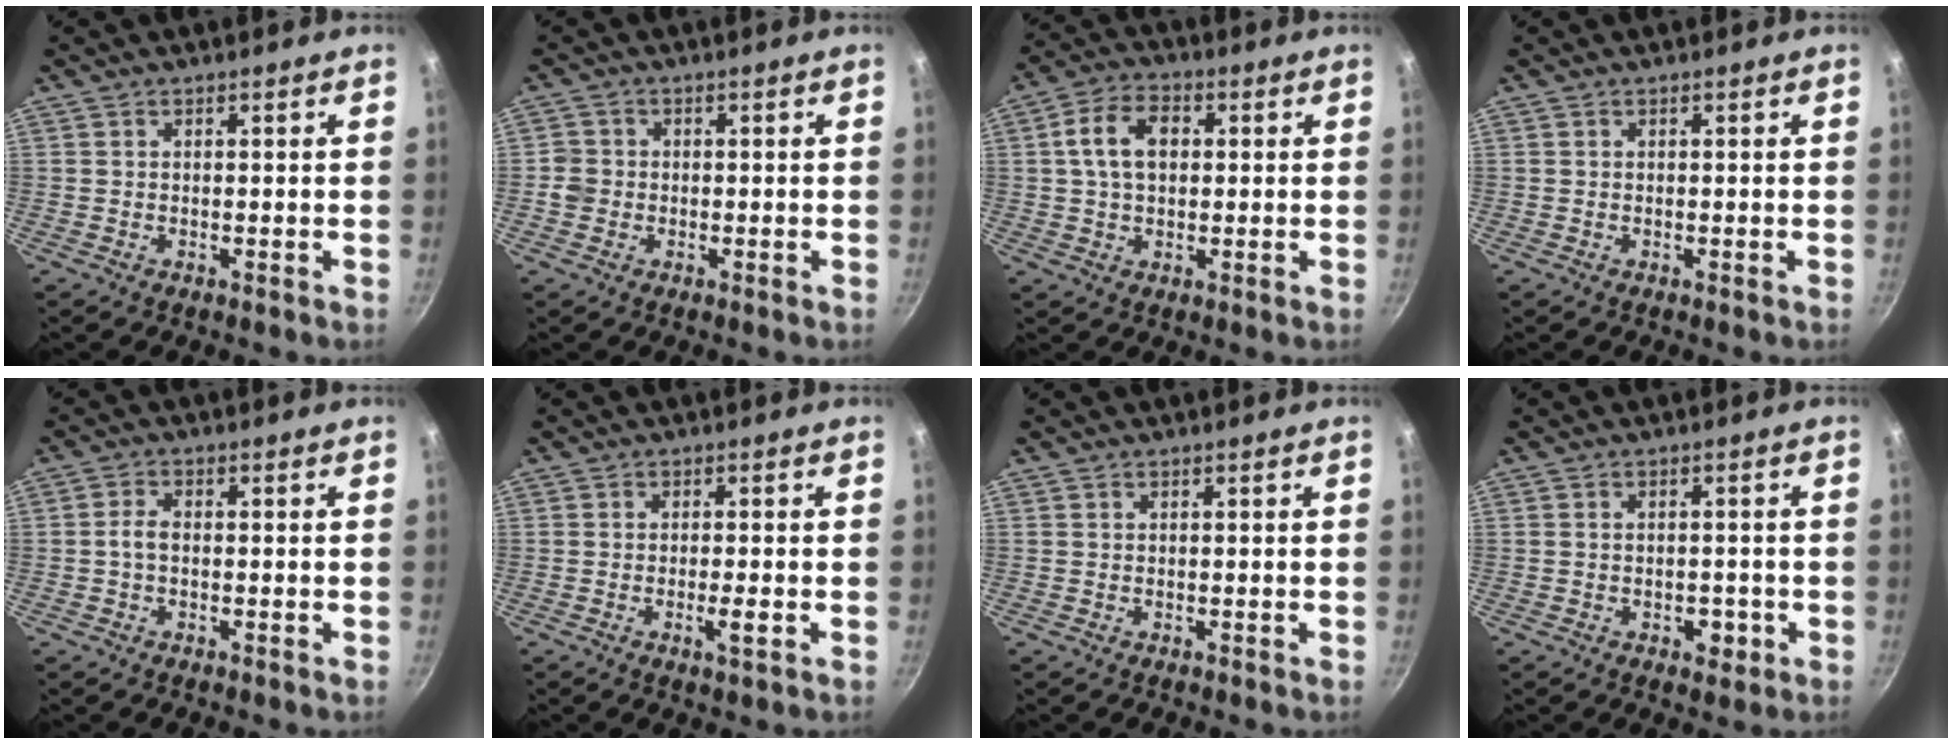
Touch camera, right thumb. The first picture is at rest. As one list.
[{"total": 3.0, "force": [-0.6, 2.8, 0.9], "torque": [-0.004, 0.012, -0.014]}, {"total": 9.2, "force": [1.4, 6.3, 6.5], "torque": [-0.100, 0.017, 0.018]}, {"total": 0.0}, {"total": 2.6, "force": [-0.4, 1.6, 2.0], "torque": [-0.041, 0.012, -0.011]}, {"total": 2.8, "force": [-0.9, 0.4, 2.6], "torque": [-0.050, 0.002, -0.017]}, {"total": 0.0}, {"total": 3.4, "force": [-1.2, 2.1, 2.3], "torque": [-0.023, 0.007, -0.014]}]